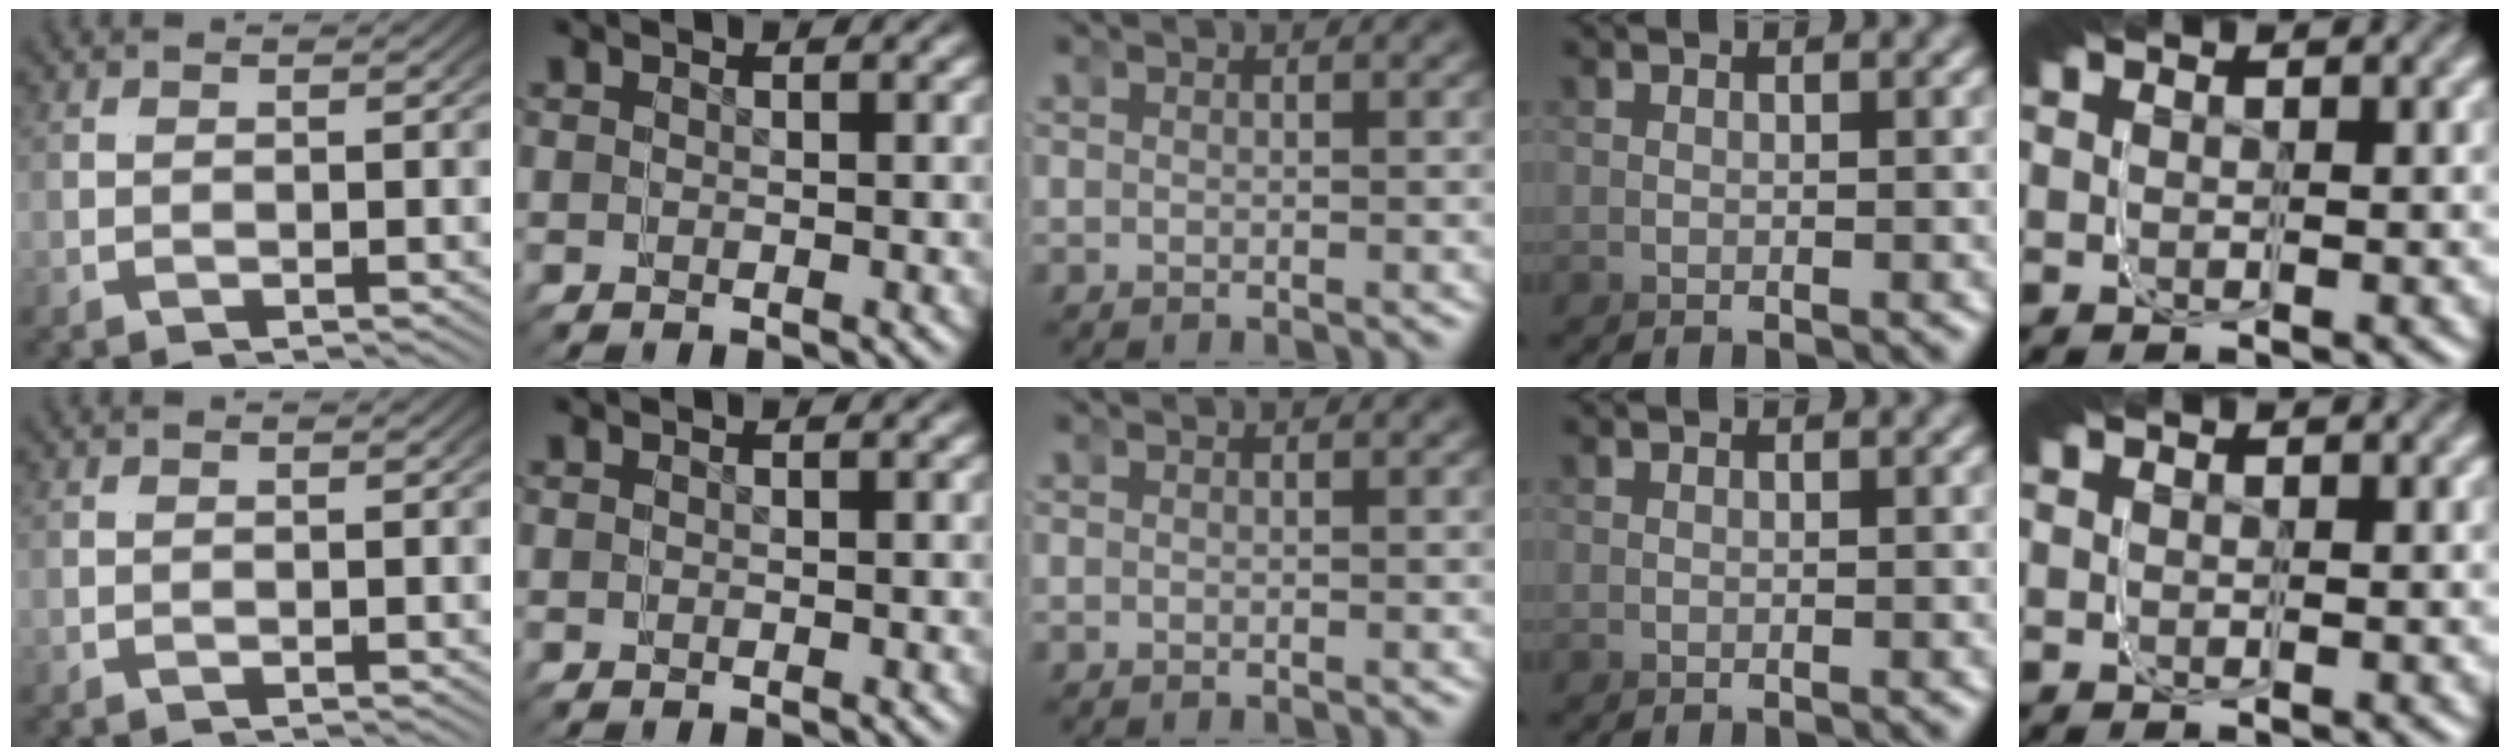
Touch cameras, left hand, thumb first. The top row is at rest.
{}